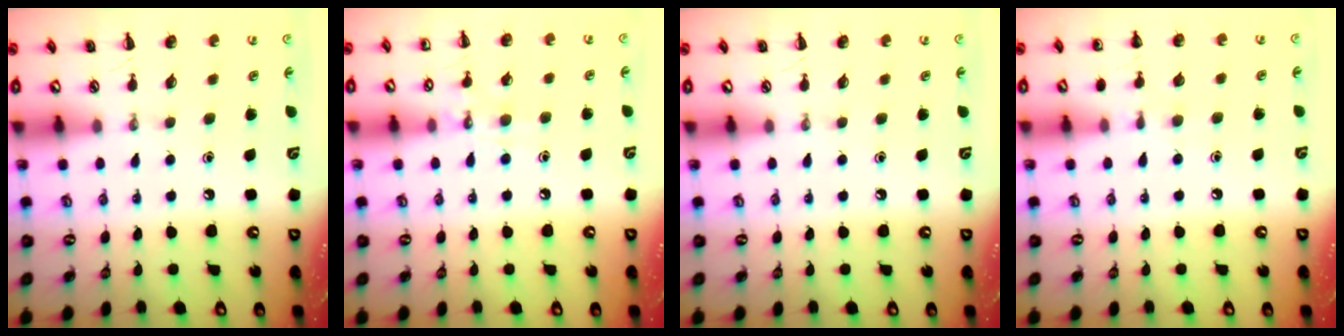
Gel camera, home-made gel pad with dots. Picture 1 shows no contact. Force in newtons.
{"total": 7.4, "press": 7.3, "slide": 1.7}
{"total": 0.0}
{"total": 4.9, "press": 4.7, "slide": 1.5}